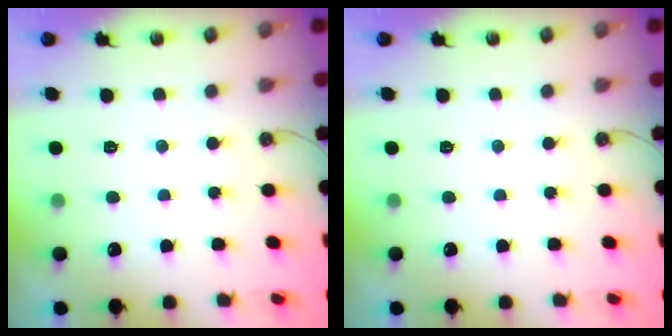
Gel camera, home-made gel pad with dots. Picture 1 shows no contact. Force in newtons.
{"total": 0.0}